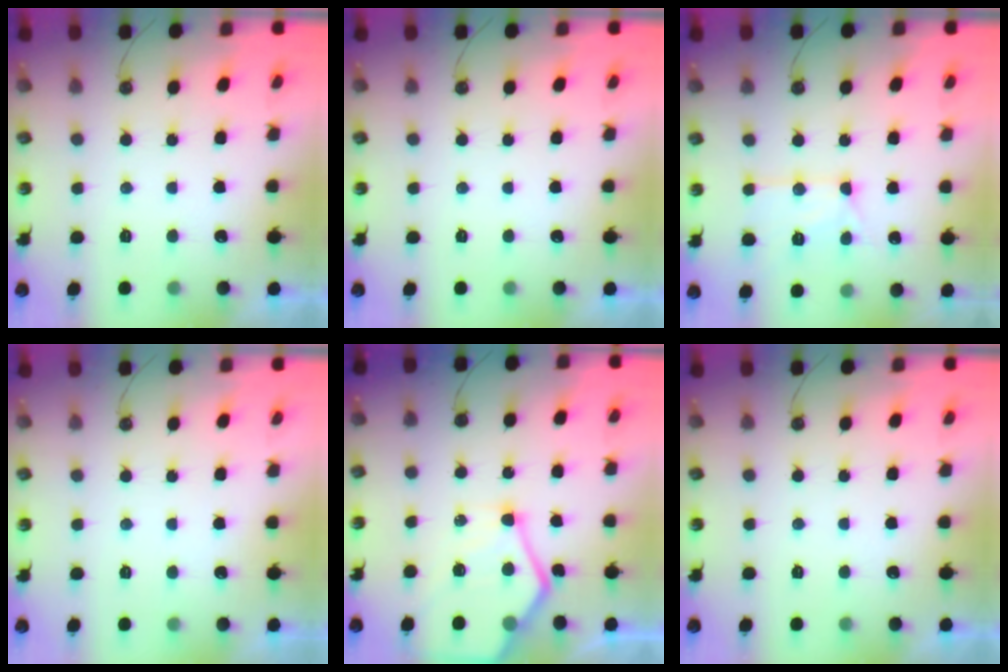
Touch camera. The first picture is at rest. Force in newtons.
{"total": 0.0}
{"total": 12.7, "press": 12.7, "slide": 1.3}
{"total": 0.0}
{"total": 16.4, "press": 16.3, "slide": 1.6}
{"total": 0.0}